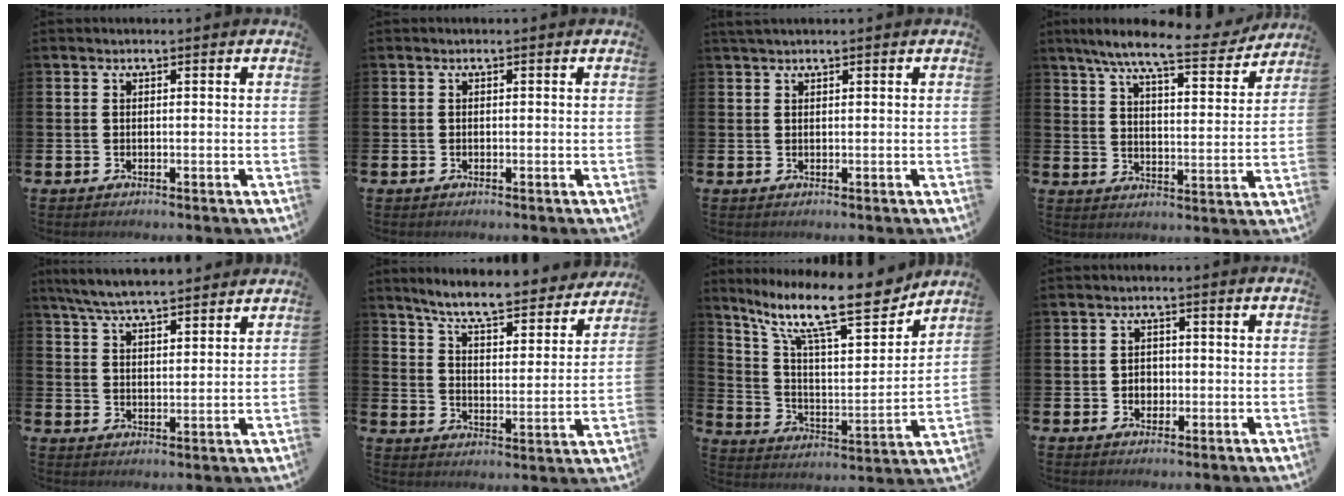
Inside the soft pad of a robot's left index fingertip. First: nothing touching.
{"total": 0.0}
{"total": 1.1, "force": [1.0, 0.0, 0.5], "torque": [-0.009, 0.003, 0.017]}
{"total": 9.0, "force": [7.9, 0.9, 4.3], "torque": [-0.100, -0.043, 0.133]}
{"total": 6.6, "force": [6.4, 0.7, 1.7], "torque": [-0.060, -0.024, 0.117]}
{"total": 7.6, "force": [7.1, 0.7, 2.8], "torque": [-0.080, -0.051, 0.119]}
{"total": 15.2, "force": [11.8, 3.7, 8.9], "torque": [-0.186, -0.070, 0.198]}
{"total": 2.0, "force": [-0.2, 1.8, 0.8], "torque": [-0.001, 0.002, -0.012]}